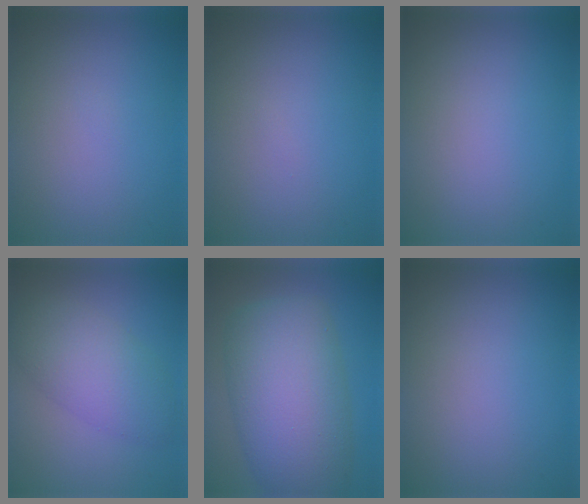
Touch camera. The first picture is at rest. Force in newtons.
{"total": 0.0}
{"total": 0.0}
{"total": 5.4, "press": 5.4, "slide": 0.1}
{"total": 11.0, "press": 11.0, "slide": 0.3}
{"total": 0.0}